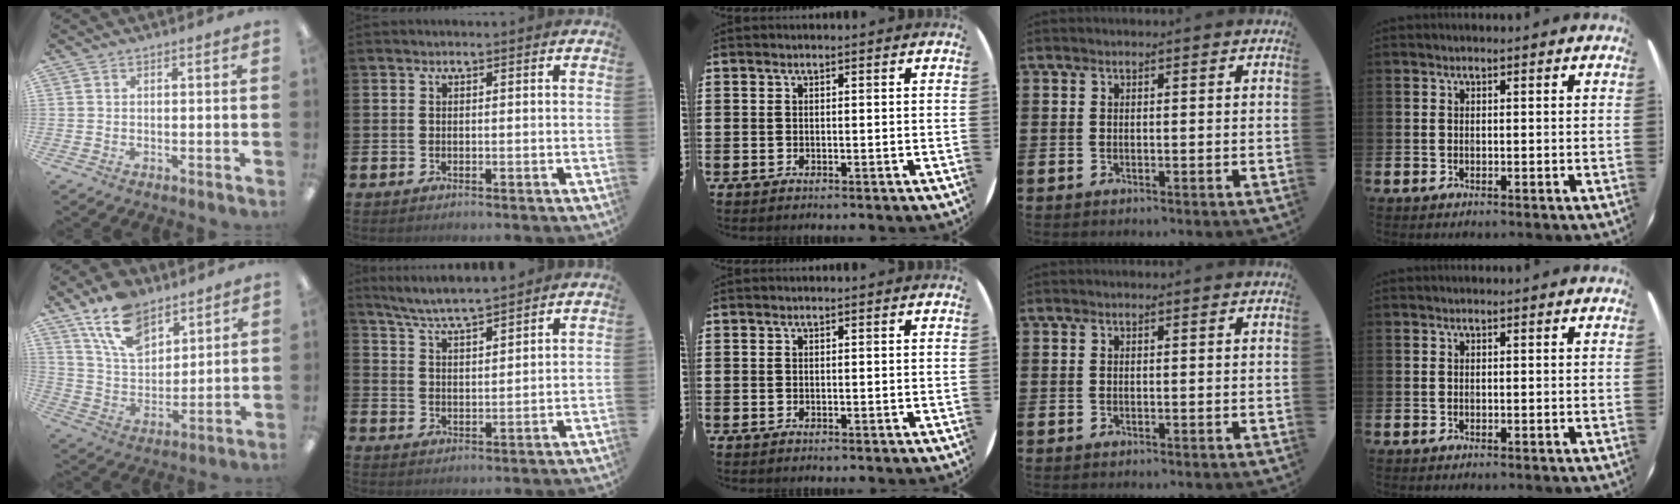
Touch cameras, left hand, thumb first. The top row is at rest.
{"thumb": {"total": 14.7, "force": [9.8, 8.1, 7.3], "torque": [-0.140, -0.036, 0.185]}, "index": {"total": 5.9, "force": [5.7, 0.1, 1.5], "torque": [-0.049, -0.030, 0.102]}}